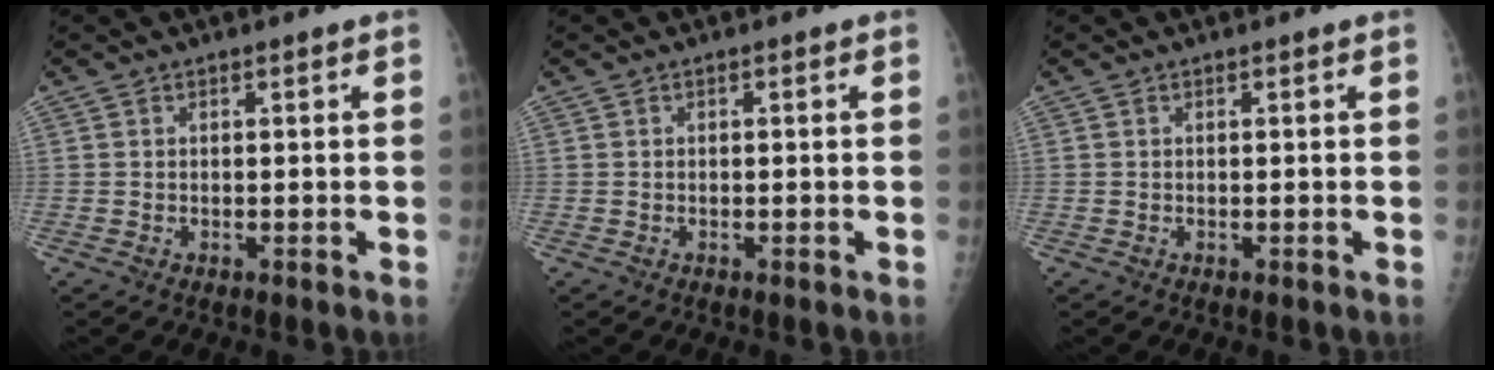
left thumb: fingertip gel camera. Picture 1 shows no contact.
{"total": 0.0}
{"total": 0.0}